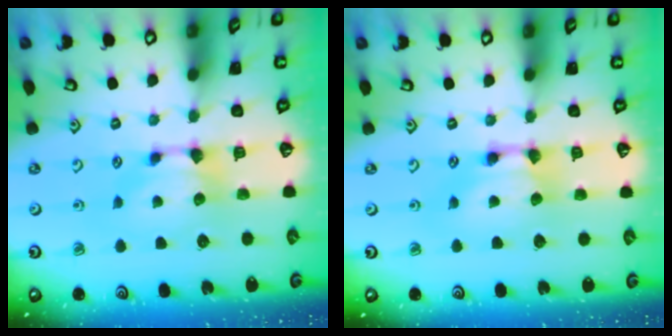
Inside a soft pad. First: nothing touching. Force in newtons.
{"total": 2.2, "press": 2.2, "slide": 0.1}